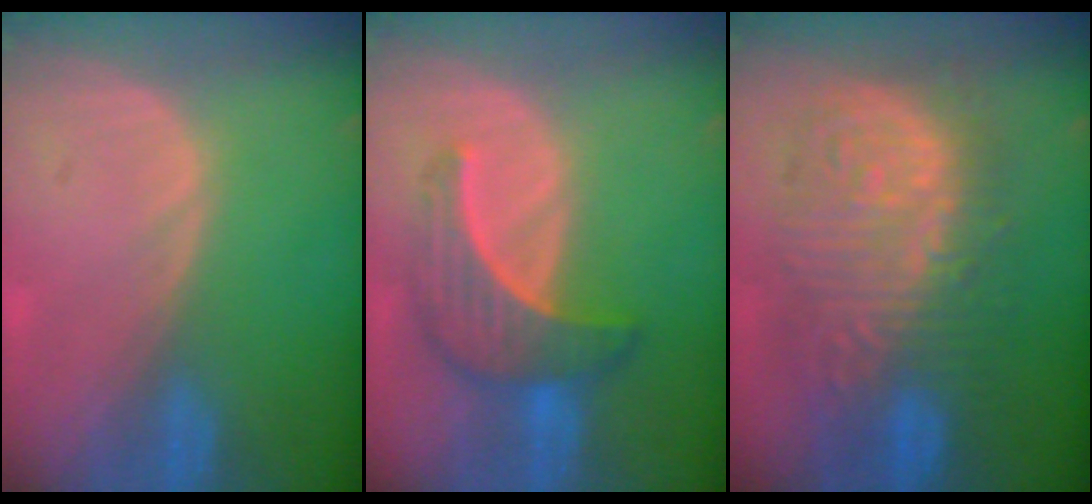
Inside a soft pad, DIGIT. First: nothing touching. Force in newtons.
{"total": 6.9, "press": 6.8, "slide": 1.0}
{"total": 13.4, "press": 13.3, "slide": 1.2}